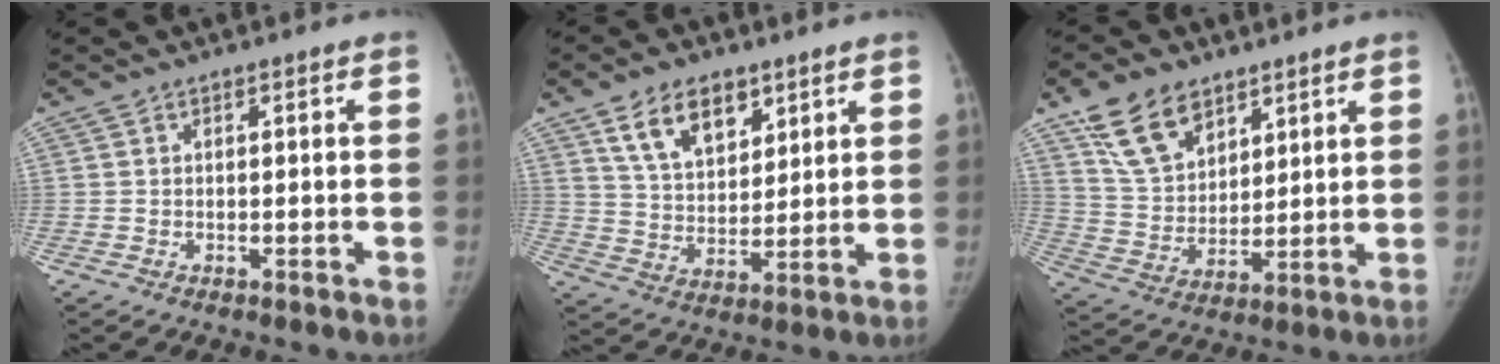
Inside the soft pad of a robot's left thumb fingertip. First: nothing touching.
{"total": 11.0, "force": [6.4, 6.4, 6.3], "torque": [-0.083, -0.036, 0.120]}
{"total": 12.5, "force": [7.9, 7.4, 6.2], "torque": [-0.092, -0.033, 0.156]}